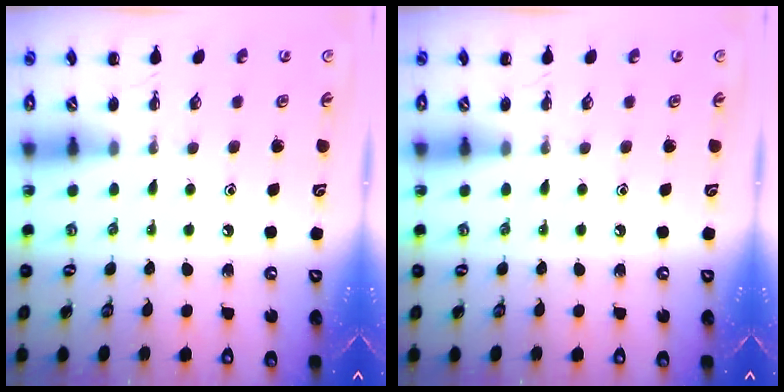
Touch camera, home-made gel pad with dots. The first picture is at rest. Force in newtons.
{"total": 0.0}